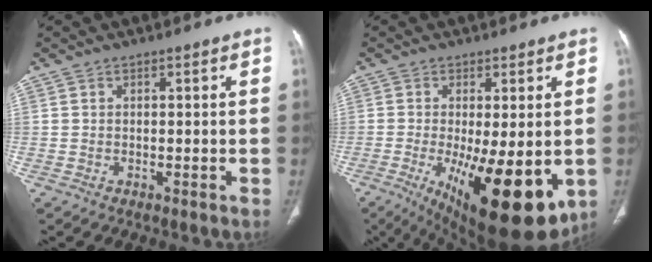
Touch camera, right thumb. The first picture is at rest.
{"total": 18.4, "force": [-5.1, 6.2, 16.6], "torque": [-0.232, -0.033, -0.056]}